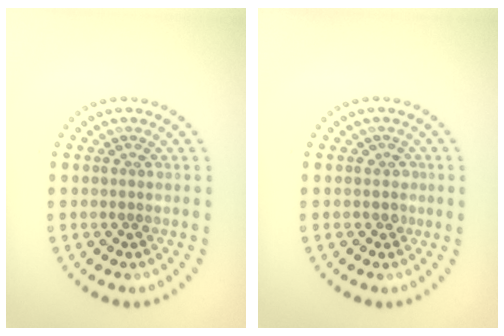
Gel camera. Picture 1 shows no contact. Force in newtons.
{"total": 0.8, "press": 0.6, "slide": 0.6}